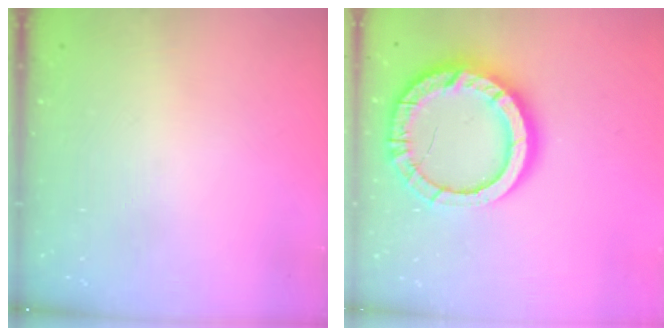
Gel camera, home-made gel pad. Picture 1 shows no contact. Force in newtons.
{"total": 17.9, "press": 17.9, "slide": 1.7}